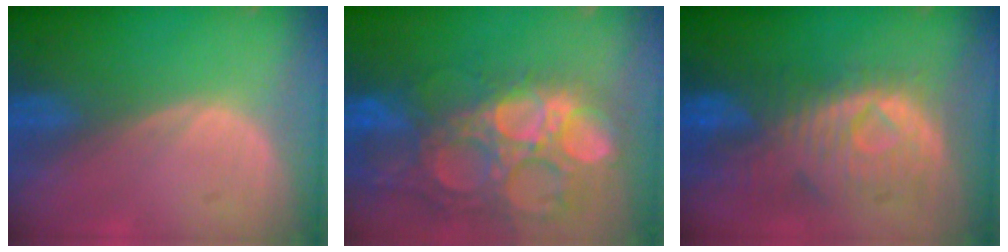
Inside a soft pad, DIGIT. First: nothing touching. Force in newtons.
{"total": 15.6, "press": 12.9, "slide": 8.7}
{"total": 10.2, "press": 9.3, "slide": 4.2}